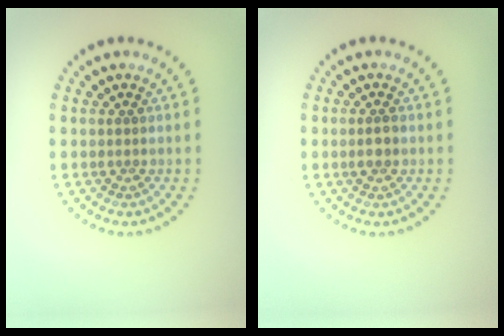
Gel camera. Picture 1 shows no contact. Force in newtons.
{"total": 1.3, "press": 1.2, "slide": 0.3}